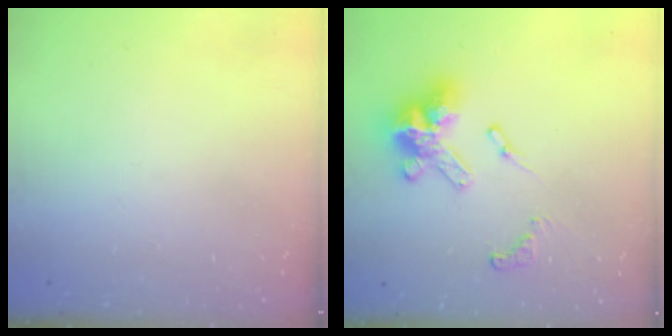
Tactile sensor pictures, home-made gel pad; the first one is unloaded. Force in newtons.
{"total": 14.1, "press": 14.1, "slide": 0.9}